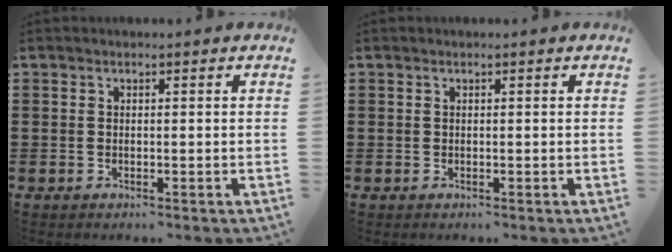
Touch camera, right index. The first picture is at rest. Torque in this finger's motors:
{"motor_torque": [0.15, 0.27, 0.00, 0.01]}